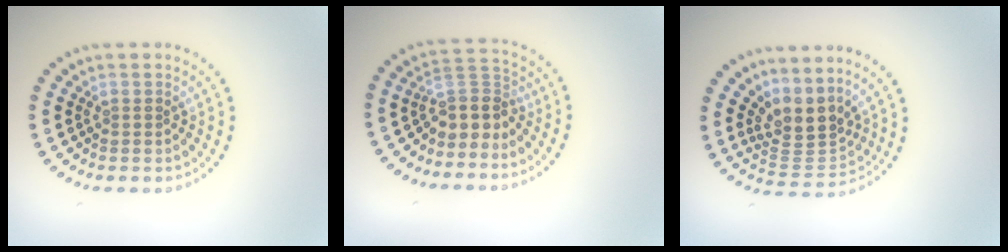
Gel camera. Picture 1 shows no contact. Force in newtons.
{"total": 3.3, "press": 2.5, "slide": 2.2}
{"total": 3.7, "press": 2.7, "slide": 2.4}